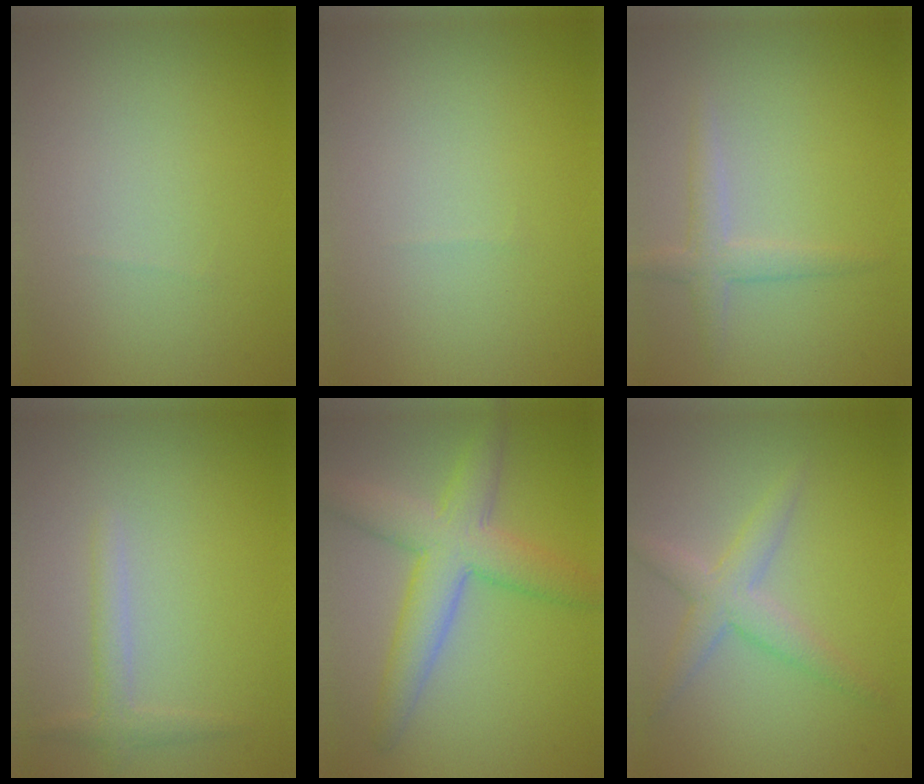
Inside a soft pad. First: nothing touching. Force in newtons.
{"total": 0.0}
{"total": 2.0, "press": 2.0, "slide": 0.1}
{"total": 1.8, "press": 1.7, "slide": 0.1}
{"total": 6.2, "press": 6.2, "slide": 0.2}
{"total": 3.1, "press": 3.1, "slide": 0.2}